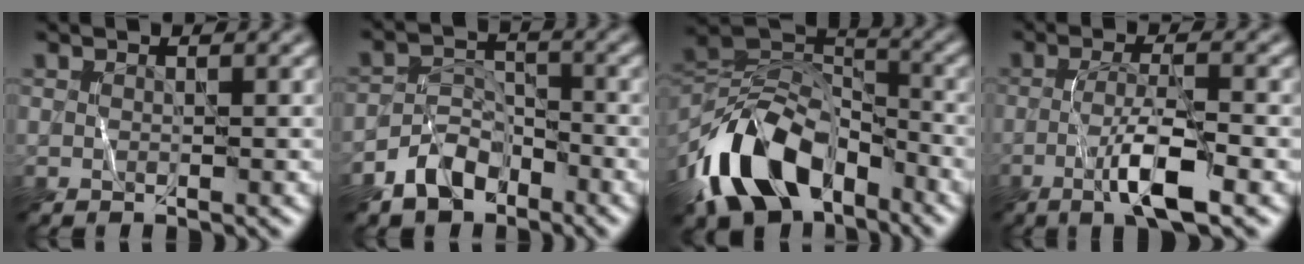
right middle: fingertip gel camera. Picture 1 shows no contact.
{"total": 4.4, "force": [-2.9, 2.8, 1.8], "torque": [-0.026, 0.003, -0.061]}
{"total": 12.4, "force": [-7.0, 7.3, 7.3], "torque": [-0.136, 0.001, -0.138]}
{"total": 5.3, "force": [-2.0, 0.9, 4.9], "torque": [-0.087, 0.003, -0.039]}